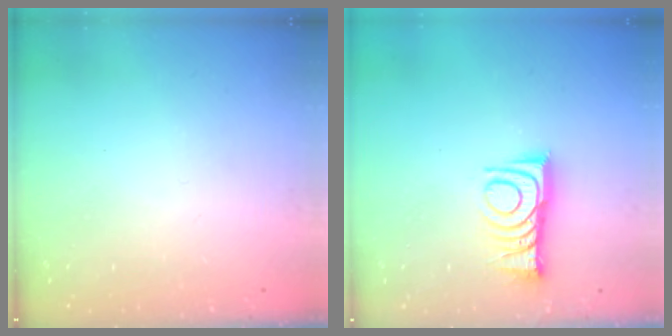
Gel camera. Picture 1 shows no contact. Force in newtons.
{"total": 10.6, "press": 10.6, "slide": 0.4}